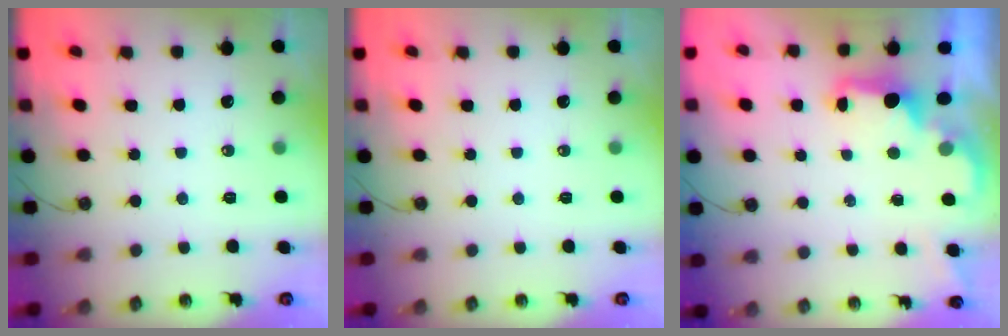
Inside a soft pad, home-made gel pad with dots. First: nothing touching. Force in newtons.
{"total": 0.0}
{"total": 2.2, "press": 2.1, "slide": 0.7}